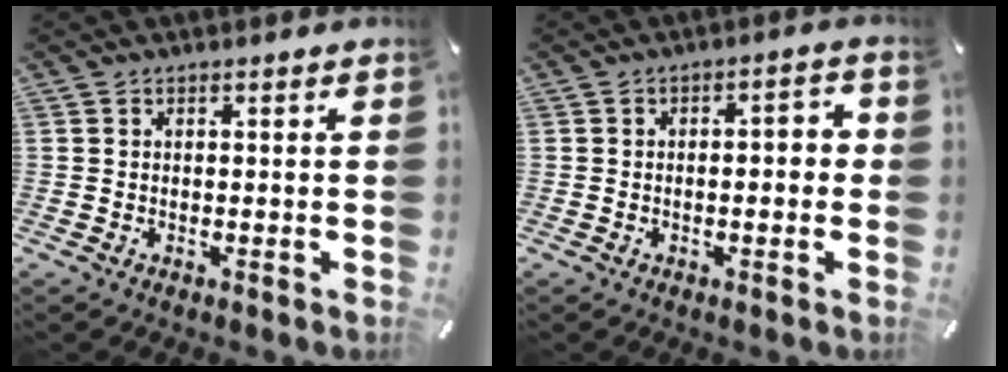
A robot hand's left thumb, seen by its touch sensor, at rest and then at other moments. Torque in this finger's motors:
{"motor_torque": [-0.05, 0.14, -0.12, -0.10, 0.11]}